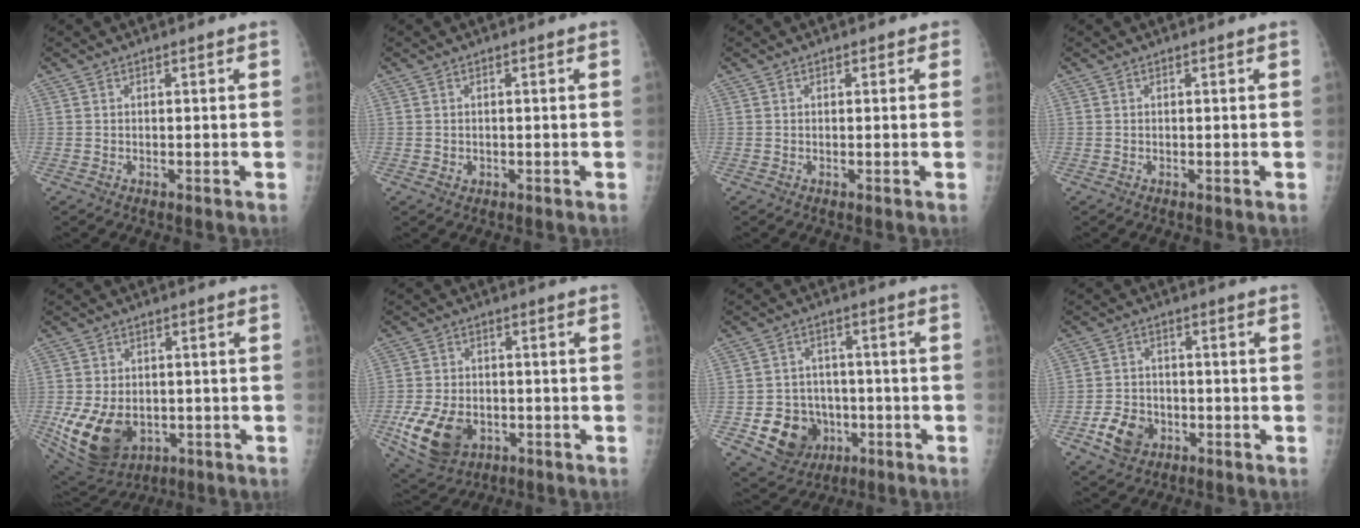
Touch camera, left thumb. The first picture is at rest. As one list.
[{"total": 1.0, "force": [-0.2, 0.9, 0.3], "torque": [-0.005, 0.001, 0.001]}, {"total": 0.8, "force": [0.4, 0.6, 0.3], "torque": [0.010, 0.001, -0.001]}, {"total": 0.0}, {"total": 14.5, "force": [-3.2, 10.6, 9.4], "torque": [-0.177, -0.005, -0.029]}, {"total": 12.8, "force": [-4.2, 9.0, 8.1], "torque": [-0.152, 0.006, -0.061]}, {"total": 11.5, "force": [-3.5, 9.8, 4.8], "torque": [-0.049, 0.019, -0.044]}, {"total": 7.2, "force": [-3.0, 5.6, 3.5], "torque": [-0.048, 0.015, -0.050]}]